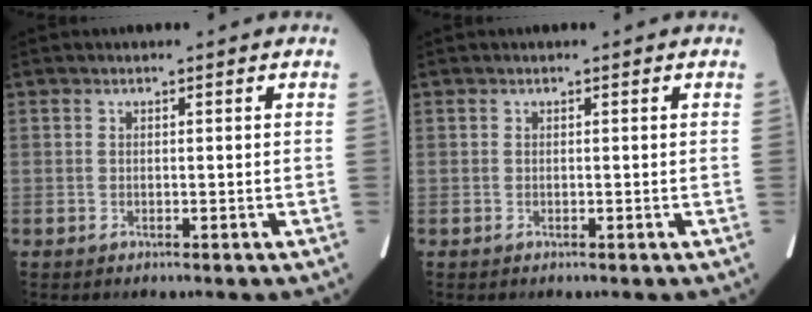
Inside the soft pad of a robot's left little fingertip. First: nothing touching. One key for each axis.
{"total": 0.0}